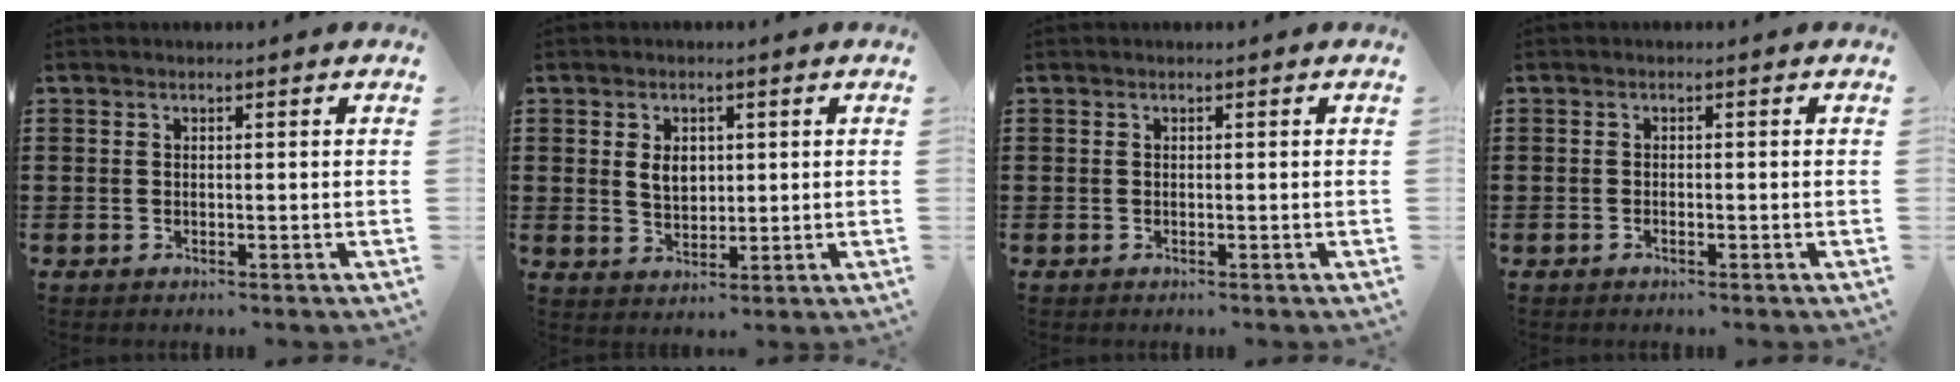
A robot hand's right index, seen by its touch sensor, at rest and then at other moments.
{"total": 3.6, "force": [0.7, 2.5, 2.5], "torque": [-0.047, 0.007, 0.010]}
{"total": 0.0}
{"total": 0.7, "force": [-0.5, 0.1, 0.5], "torque": [-0.012, -0.005, -0.008]}